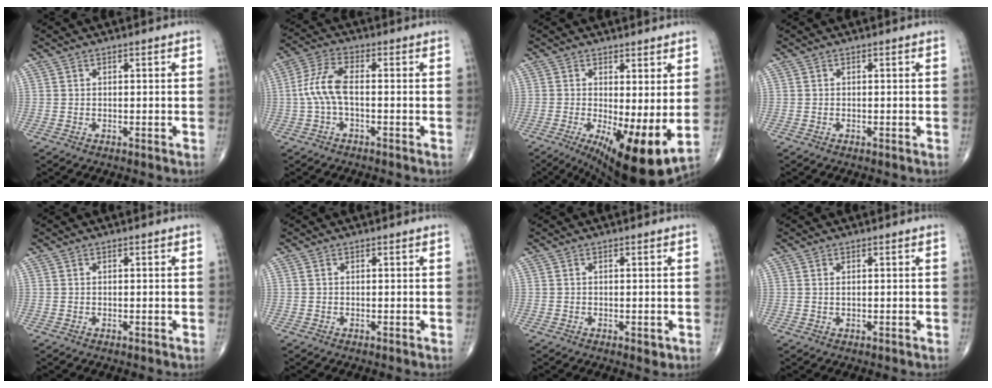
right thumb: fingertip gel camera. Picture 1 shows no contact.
{"total": 7.1, "force": [-0.7, 2.8, 6.5], "torque": [-0.154, 0.022, -0.021]}
{"total": 12.5, "force": [-1.3, 3.7, 11.9], "torque": [-0.187, -0.027, -0.008]}
{"total": 0.0}
{"total": 0.0}
{"total": 0.0}
{"total": 1.5, "force": [-0.3, 0.8, 1.2], "torque": [-0.013, -0.003, -0.003]}
{"total": 0.6, "force": [0.2, 0.2, 0.5], "torque": [-0.011, 0.000, 0.006]}